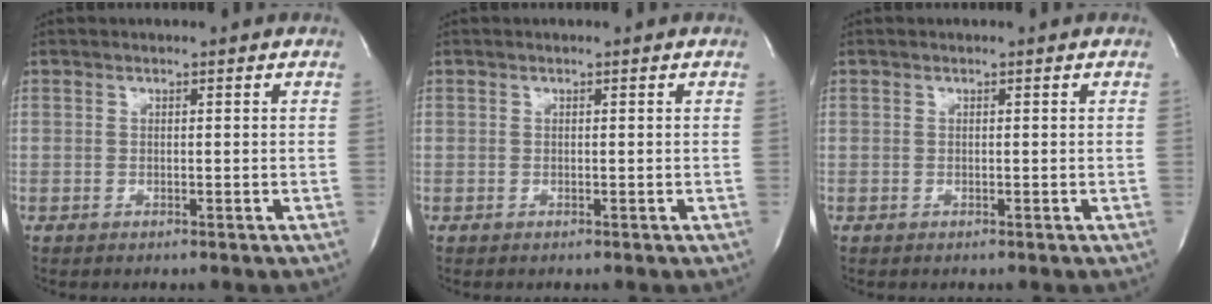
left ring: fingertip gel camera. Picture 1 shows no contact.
{"total": 0.0}
{"total": 0.0}